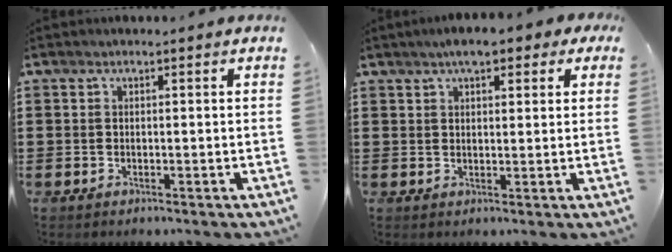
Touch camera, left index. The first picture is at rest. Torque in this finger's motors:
{"motor_torque": [1.77, -0.37, 0.76, 0.13]}